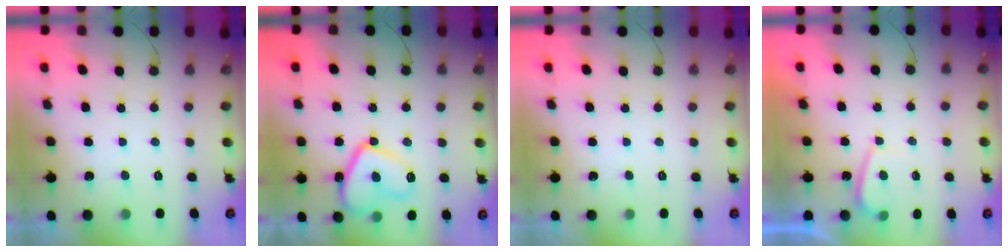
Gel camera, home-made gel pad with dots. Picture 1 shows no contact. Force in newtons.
{"total": 13.5, "press": 13.5, "slide": 1.0}
{"total": 0.0}
{"total": 1.9, "press": 1.7, "slide": 0.7}